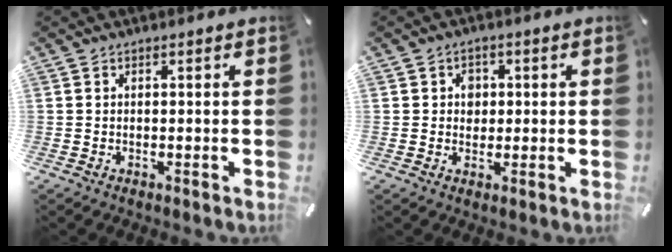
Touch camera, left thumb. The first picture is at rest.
{"total": 3.3, "force": [0.0, 3.0, 1.2], "torque": [-0.003, -0.004, -0.007]}